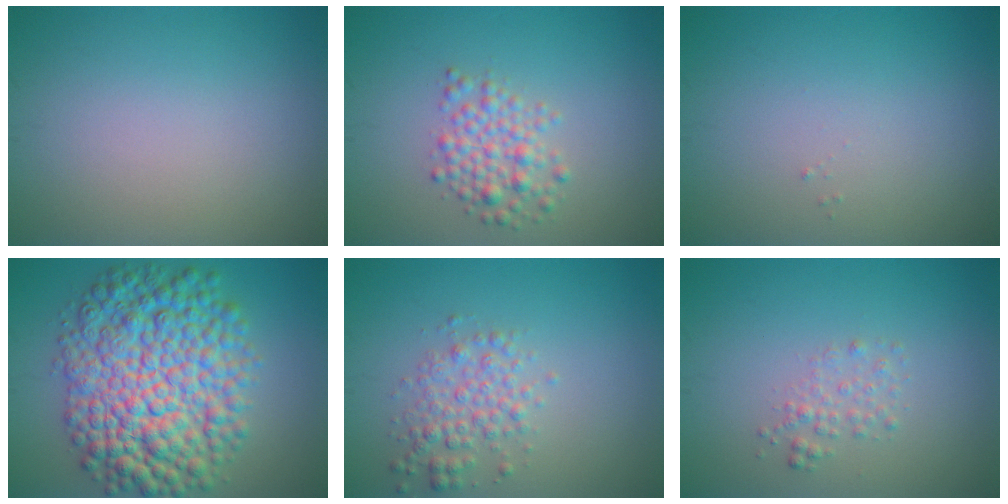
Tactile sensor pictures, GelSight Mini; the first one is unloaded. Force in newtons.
{"total": 3.0, "press": 3.0, "slide": 0.2}
{"total": 0.0}
{"total": 12.3, "press": 12.3, "slide": 0.2}
{"total": 2.8, "press": 2.8, "slide": 0.0}
{"total": 1.4, "press": 1.4, "slide": 0.1}